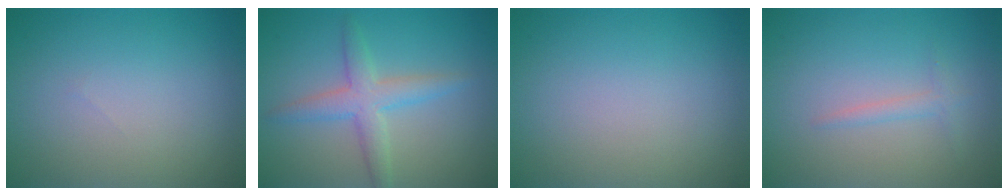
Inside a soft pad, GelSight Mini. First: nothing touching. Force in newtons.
{"total": 3.5, "press": 3.5, "slide": 0.2}
{"total": 0.0}
{"total": 1.1, "press": 1.1, "slide": 0.0}